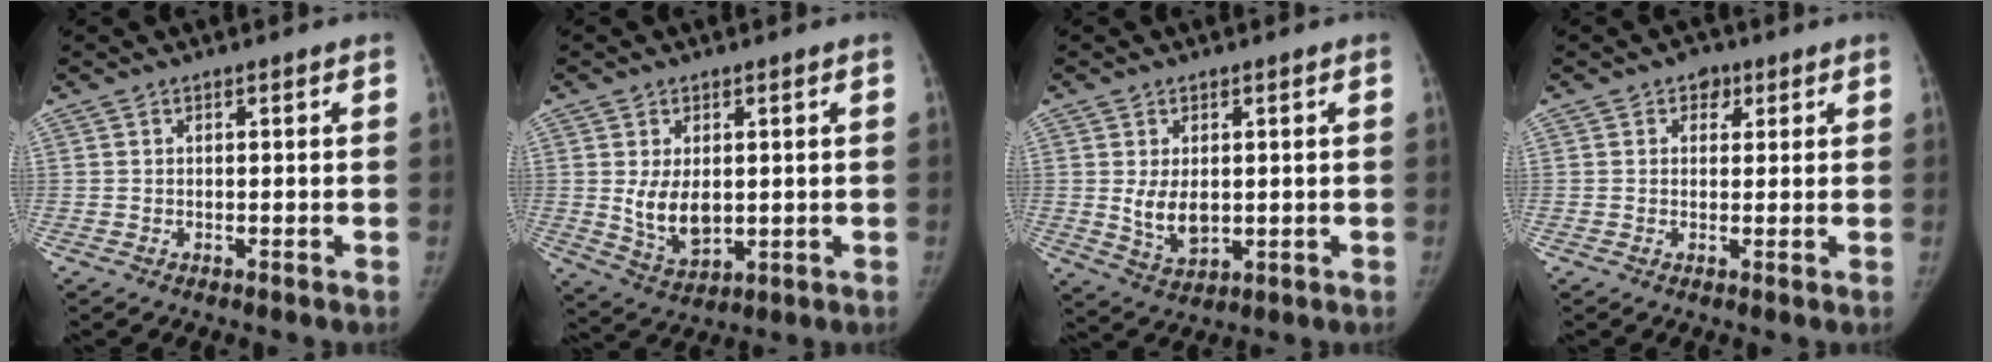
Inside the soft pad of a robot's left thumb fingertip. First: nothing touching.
{"total": 7.8, "force": [0.6, 4.9, 6.0], "torque": [-0.090, -0.017, 0.028]}
{"total": 6.4, "force": [0.4, 4.0, 4.9], "torque": [-0.074, -0.016, 0.021]}
{"total": 3.1, "force": [1.5, 2.4, 1.2], "torque": [0.008, -0.003, 0.015]}